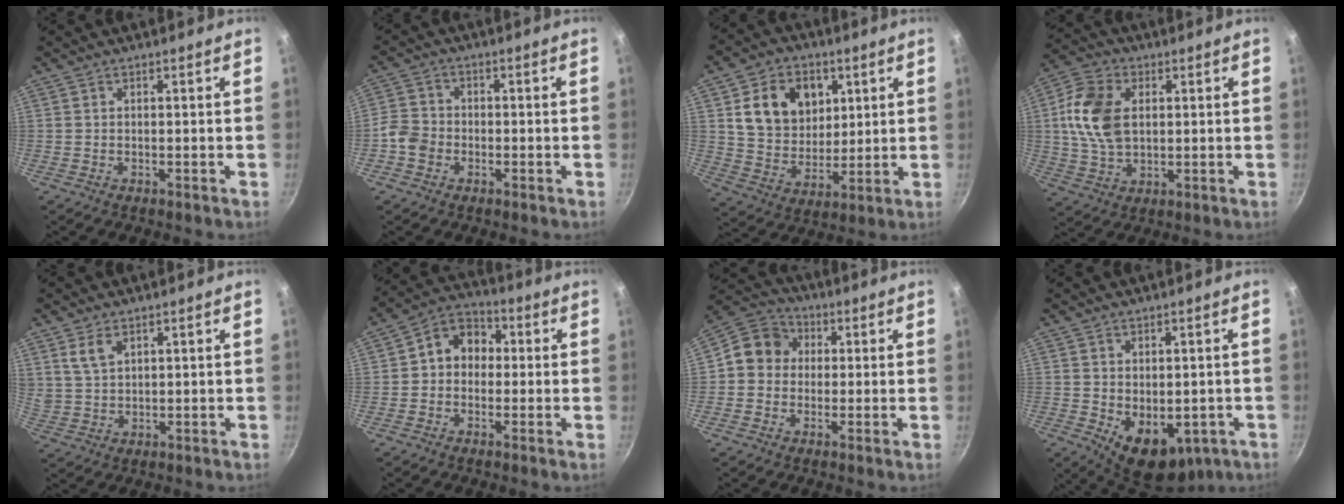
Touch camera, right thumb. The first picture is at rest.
{"total": 4.7, "force": [-1.8, 3.9, 1.9], "torque": [-0.025, 0.020, -0.045]}
{"total": 15.1, "force": [4.9, 11.7, 8.2], "torque": [-0.113, -0.017, 0.086]}
{"total": 12.8, "force": [2.0, 8.4, 9.3], "torque": [-0.164, 0.004, 0.033]}
{"total": 5.0, "force": [2.6, 2.9, 3.1], "torque": [-0.054, -0.009, 0.059]}
{"total": 8.7, "force": [0.4, 7.2, 4.8], "torque": [-0.034, 0.025, -0.016]}
{"total": 9.0, "force": [0.7, 8.1, 3.8], "torque": [-0.031, 0.019, -0.013]}
{"total": 11.0, "force": [-2.5, 7.4, 7.8], "torque": [-0.080, -0.012, -0.011]}